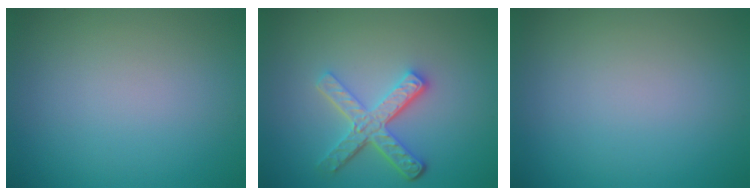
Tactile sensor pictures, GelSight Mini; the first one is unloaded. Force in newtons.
{"total": 4.6, "press": 3.4, "slide": 3.1}
{"total": 0.0}